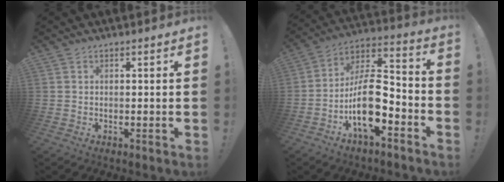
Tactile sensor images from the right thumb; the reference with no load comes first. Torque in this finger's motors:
{"motor_torque": [2.71, 1.71, 0.43, 0.03, 0.61]}